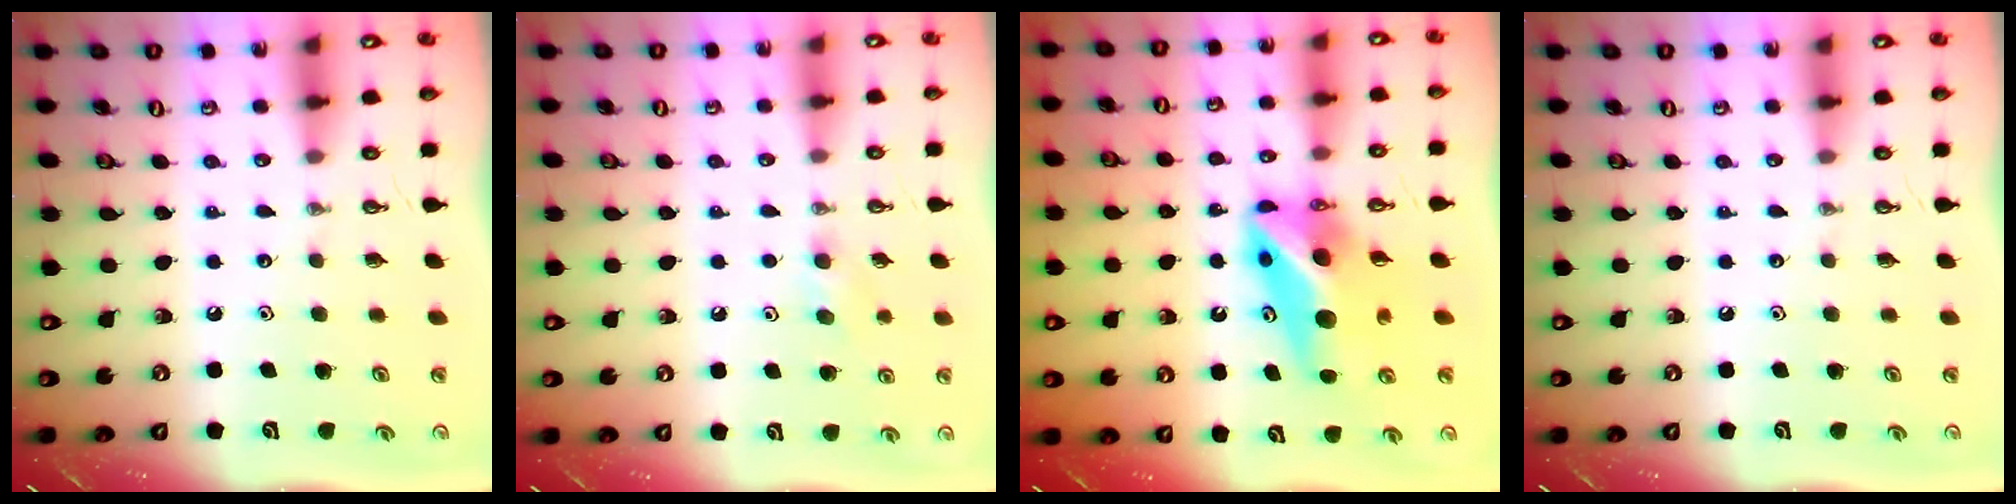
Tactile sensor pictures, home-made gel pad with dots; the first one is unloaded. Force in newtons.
{"total": 5.2, "press": 4.5, "slide": 2.5}
{"total": 12.1, "press": 11.6, "slide": 3.3}
{"total": 0.0}